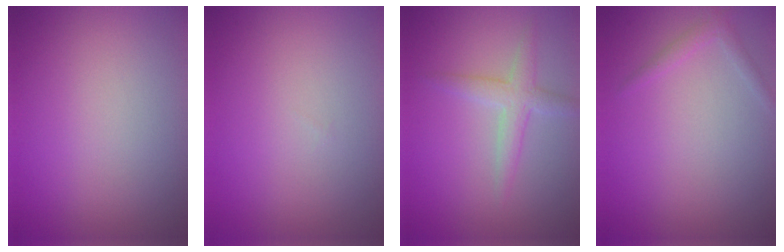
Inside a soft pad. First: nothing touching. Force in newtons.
{"total": 0.0}
{"total": 2.4, "press": 2.4, "slide": 0.1}
{"total": 1.1, "press": 1.1, "slide": 0.1}